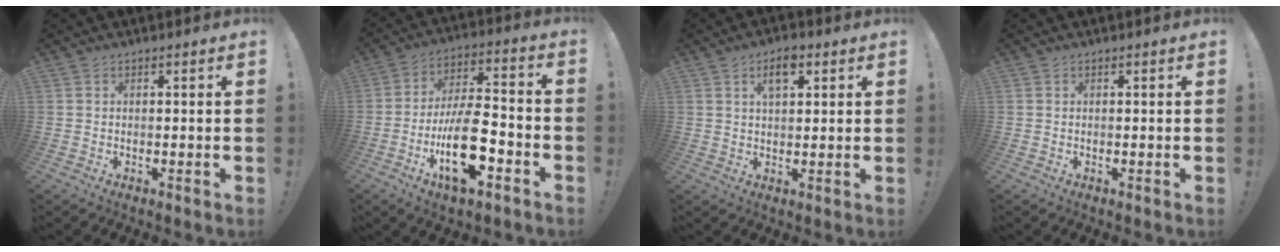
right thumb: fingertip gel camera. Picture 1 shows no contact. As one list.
[{"total": 18.2, "force": [-7.1, 7.5, 15.0], "torque": [-0.268, 0.040, -0.113]}, {"total": 5.8, "force": [2.8, 2.9, 4.2], "torque": [-0.061, -0.004, 0.045]}, {"total": 0.0}]